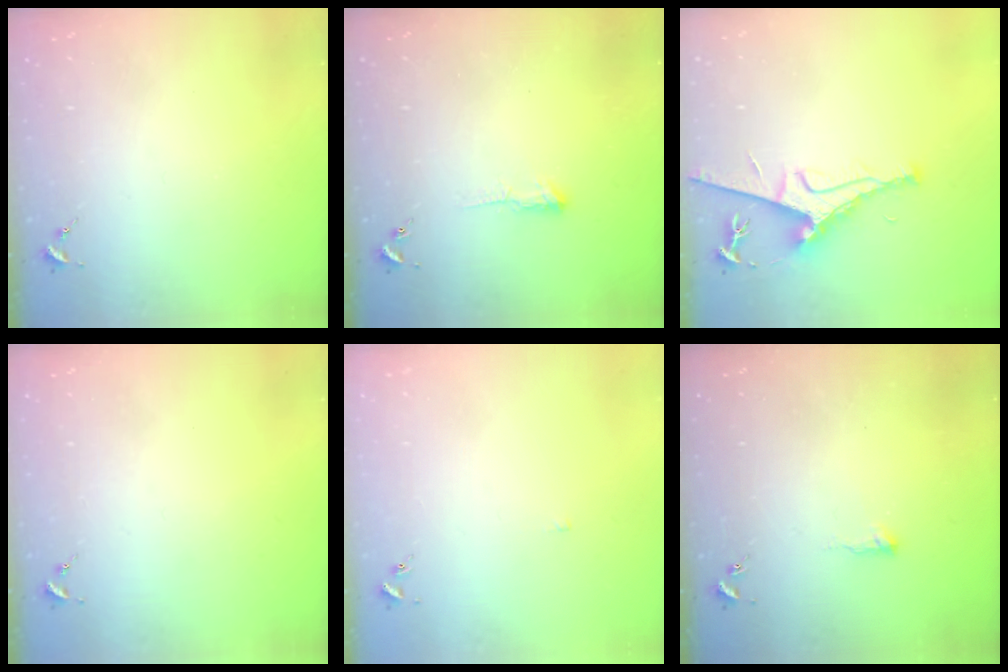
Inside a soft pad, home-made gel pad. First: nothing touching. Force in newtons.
{"total": 3.6, "press": 3.6, "slide": 0.6}
{"total": 8.0, "press": 8.0, "slide": 1.0}
{"total": 0.0}
{"total": 2.0, "press": 1.9, "slide": 0.4}
{"total": 4.8, "press": 4.7, "slide": 0.7}